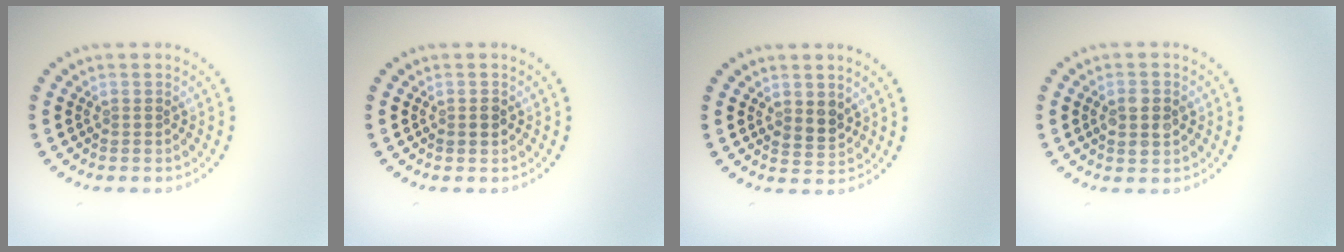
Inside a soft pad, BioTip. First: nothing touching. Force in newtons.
{"total": 1.2, "press": 1.2, "slide": 0.1}
{"total": 1.9, "press": 1.8, "slide": 0.7}
{"total": 2.1, "press": 2.1, "slide": 0.2}